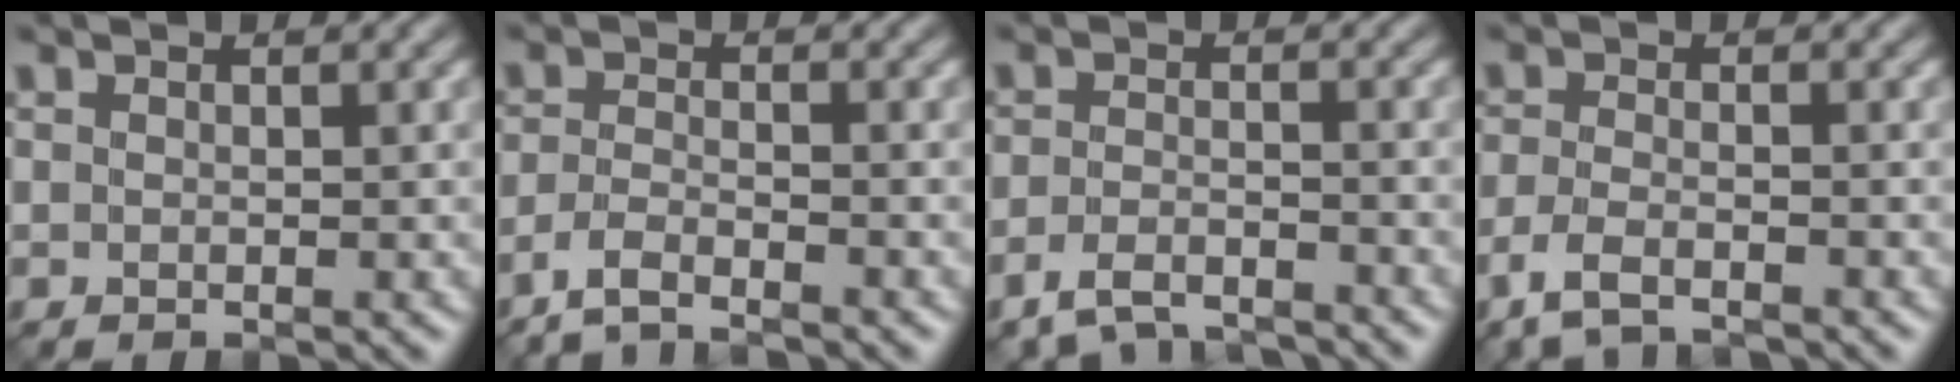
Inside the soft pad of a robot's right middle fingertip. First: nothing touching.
{"total": 2.4, "force": [-2.2, 0.1, 1.1], "torque": [-0.024, 0.003, -0.052]}
{"total": 4.5, "force": [-3.9, 1.3, 1.7], "torque": [-0.037, -0.007, -0.076]}
{"total": 3.5, "force": [-2.7, 0.9, 2.0], "torque": [-0.050, -0.008, -0.062]}